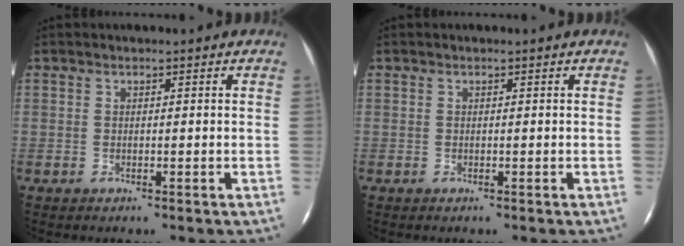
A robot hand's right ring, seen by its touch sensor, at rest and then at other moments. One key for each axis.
{"total": 0.0}